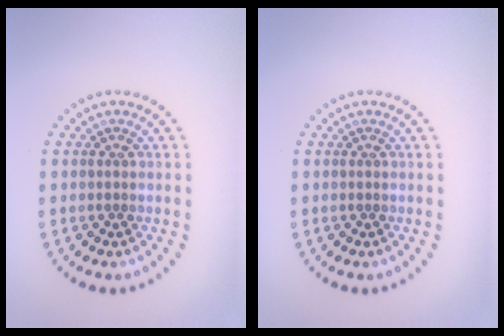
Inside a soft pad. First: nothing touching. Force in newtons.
{"total": 0.0}